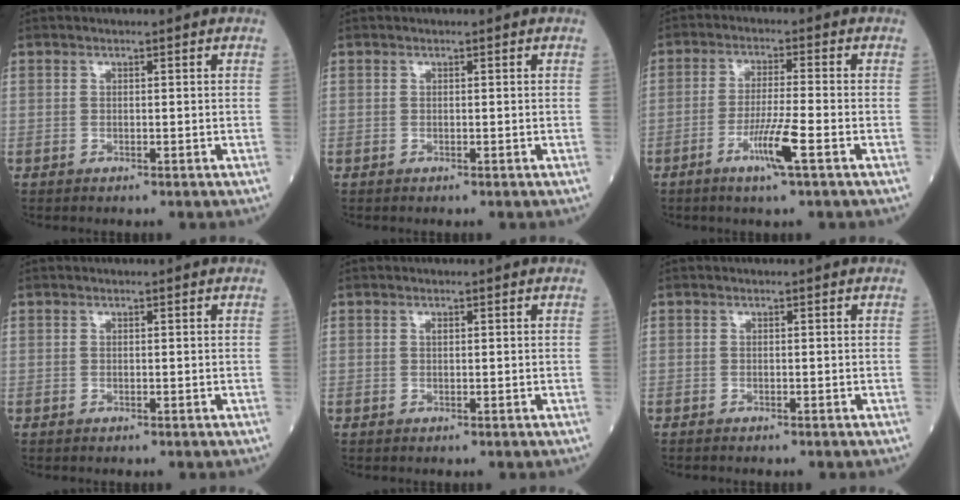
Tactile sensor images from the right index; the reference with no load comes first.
{"total": 0.0}
{"total": 6.3, "force": [-2.9, -0.5, 5.5], "torque": [-0.107, -0.012, -0.056]}
{"total": 0.0}
{"total": 0.9, "force": [0.3, 0.3, 0.8], "torque": [-0.015, 0.001, 0.003]}
{"total": 0.8, "force": [-0.7, 0.1, 0.3], "torque": [-0.005, -0.001, -0.012]}